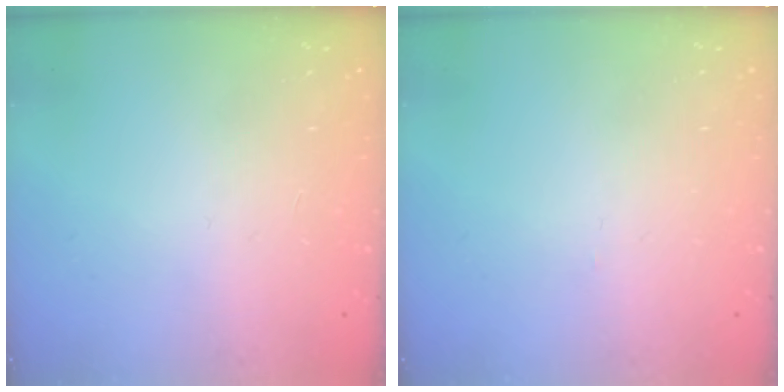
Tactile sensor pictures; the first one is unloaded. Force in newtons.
{"total": 0.0}